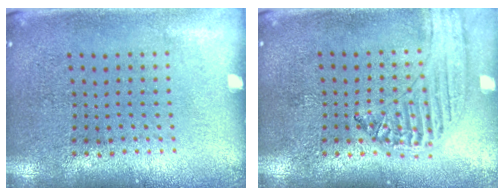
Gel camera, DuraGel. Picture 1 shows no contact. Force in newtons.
{"total": 0.8, "press": 0.8, "slide": 0.1}